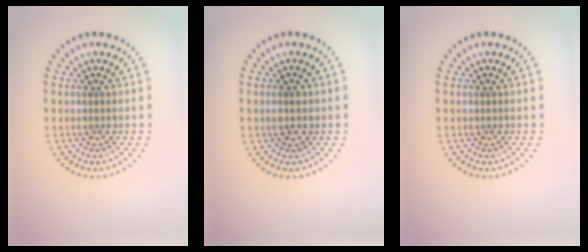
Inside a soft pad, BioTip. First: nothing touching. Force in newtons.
{"total": 1.7, "press": 1.7, "slide": 0.1}
{"total": 0.0}